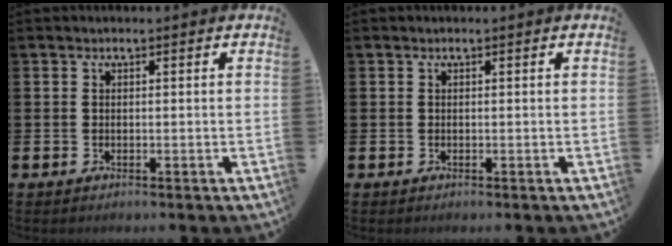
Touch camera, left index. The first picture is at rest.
{"total": 0.0}